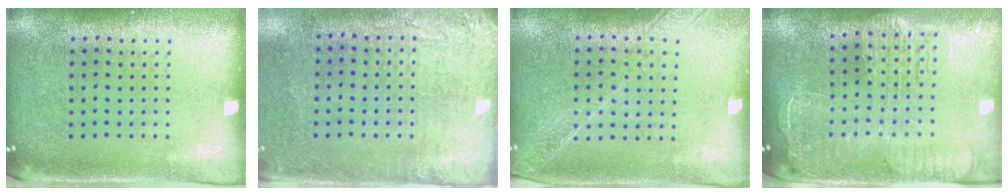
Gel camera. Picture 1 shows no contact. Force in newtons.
{"total": 2.8, "press": 2.3, "slide": 1.6}
{"total": 1.6, "press": 1.4, "slide": 0.8}
{"total": 2.5, "press": 2.2, "slide": 1.2}